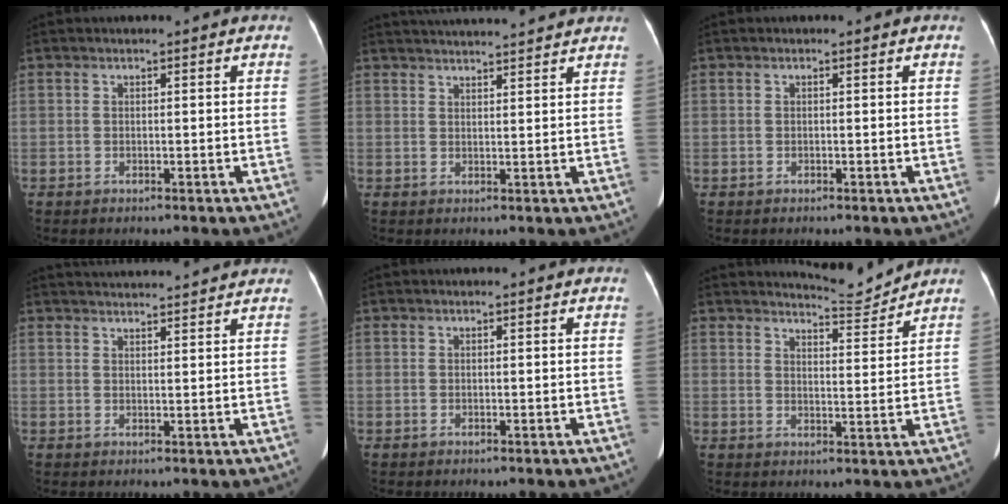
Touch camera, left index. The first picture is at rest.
{"total": 11.2, "force": [10.6, 0.3, 3.6], "torque": [-0.059, 0.026, 0.141]}
{"total": 0.0}
{"total": 9.3, "force": [9.0, 0.3, 2.5], "torque": [-0.037, 0.027, 0.114]}
{"total": 0.0}
{"total": 4.8, "force": [4.7, -0.6, -0.5], "torque": [-0.004, -0.022, 0.071]}